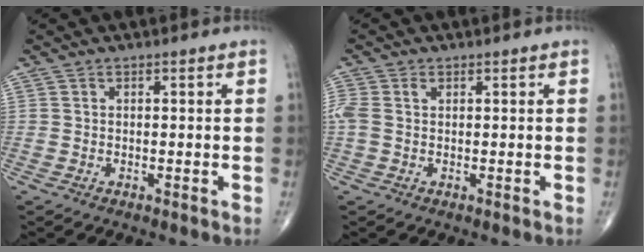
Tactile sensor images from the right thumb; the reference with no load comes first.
{"total": 3.3, "force": [0.6, 2.1, 2.4], "torque": [-0.082, 0.018, 0.016]}